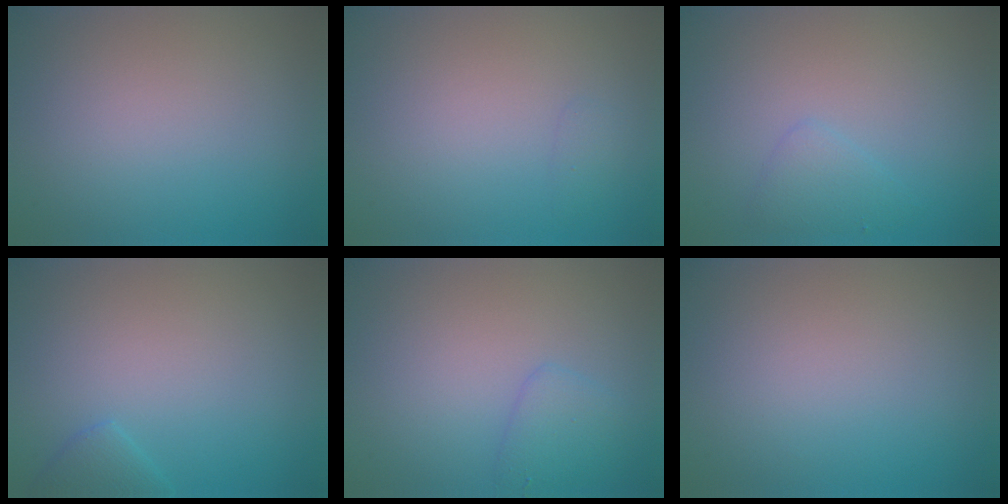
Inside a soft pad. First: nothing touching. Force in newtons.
{"total": 0.6, "press": 0.6, "slide": 0.1}
{"total": 1.6, "press": 1.6, "slide": 0.1}
{"total": 1.6, "press": 1.6, "slide": 0.2}
{"total": 1.8, "press": 1.8, "slide": 0.2}
{"total": 0.0}